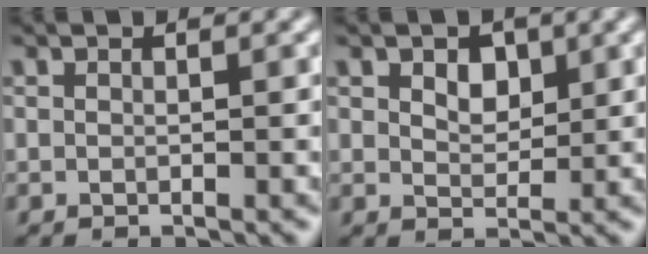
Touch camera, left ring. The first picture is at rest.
{"total": 2.3, "force": [1.0, 1.5, 1.4], "torque": [-0.026, -0.001, 0.017]}